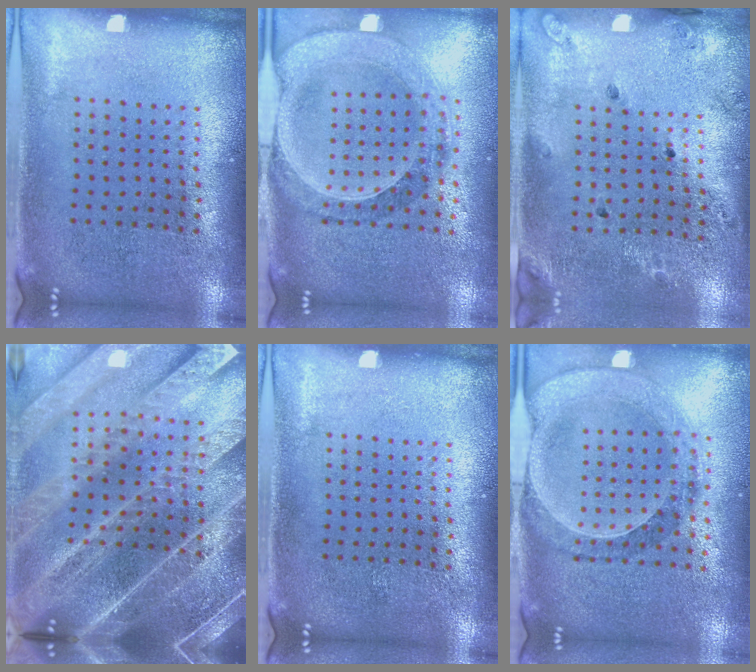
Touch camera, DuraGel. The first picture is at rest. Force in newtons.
{"total": 1.5, "press": 1.4, "slide": 0.4}
{"total": 1.4, "press": 1.3, "slide": 0.7}
{"total": 5.6, "press": 4.8, "slide": 3.0}
{"total": 0.0}
{"total": 1.0, "press": 0.9, "slide": 0.2}